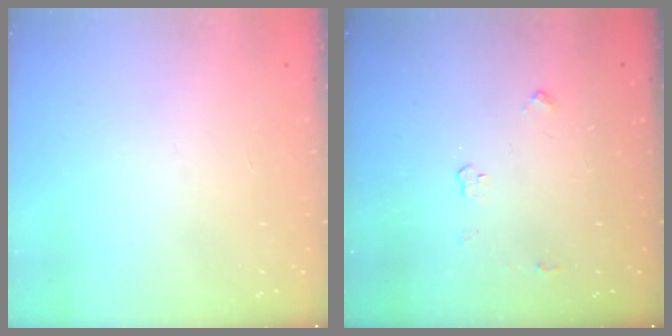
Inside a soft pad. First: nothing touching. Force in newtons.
{"total": 3.0, "press": 2.9, "slide": 0.5}